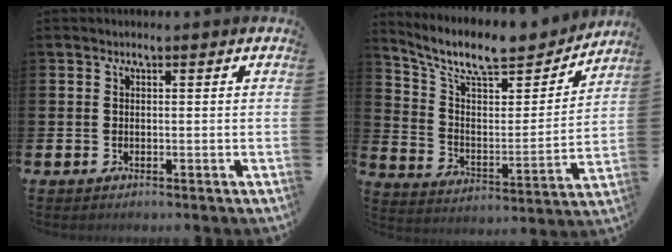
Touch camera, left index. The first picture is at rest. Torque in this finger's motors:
{"motor_torque": [0.27, -0.79, 0.54, 0.18]}